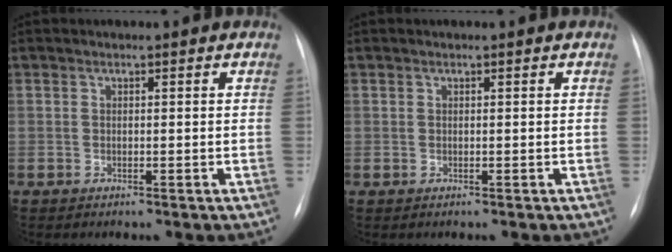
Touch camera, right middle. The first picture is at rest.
{"total": 0.0}